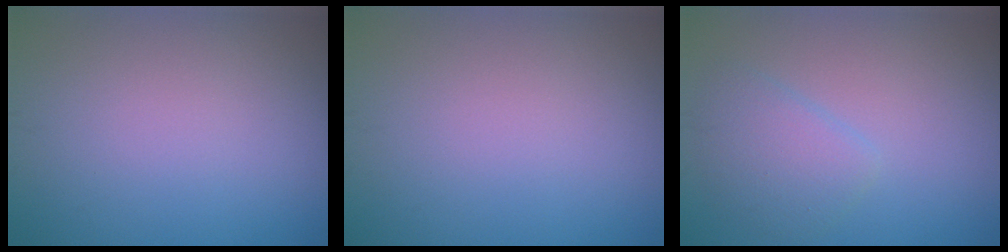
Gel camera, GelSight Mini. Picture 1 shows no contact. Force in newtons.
{"total": 0.0}
{"total": 2.7, "press": 2.7, "slide": 0.2}